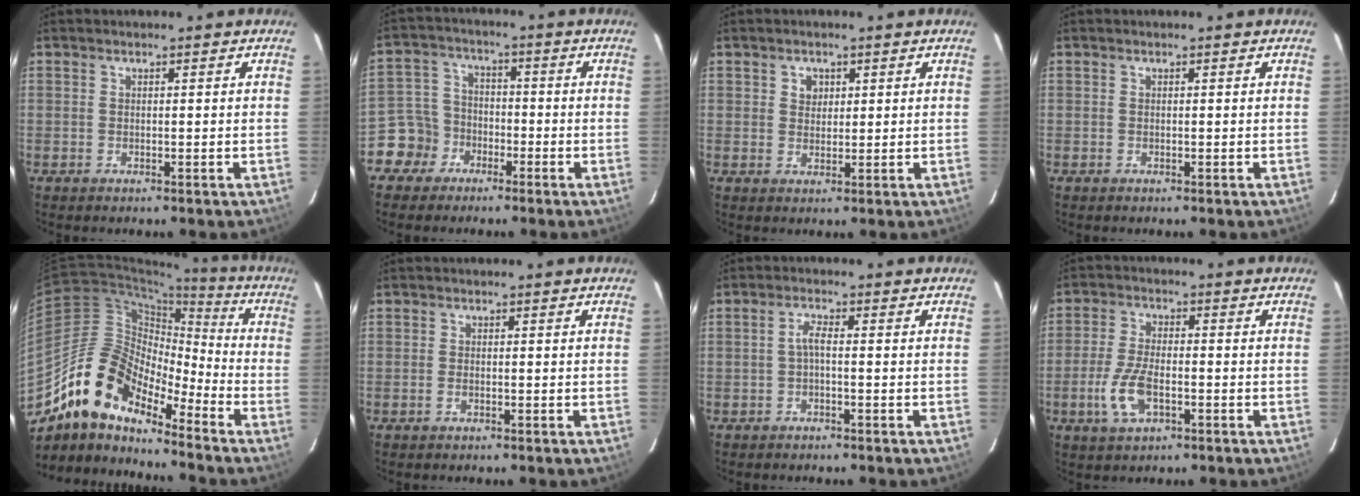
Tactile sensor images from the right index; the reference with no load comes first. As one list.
[{"total": 7.0, "force": [-4.1, 5.6, 0.4], "torque": [-0.022, 0.030, -0.084]}, {"total": 2.5, "force": [1.0, 2.2, 0.8], "torque": [-0.008, 0.008, 0.016]}, {"total": 0.0}, {"total": 15.2, "force": [-12.0, 5.9, 7.3], "torque": [-0.126, 0.010, -0.237]}, {"total": 0.9, "force": [-0.4, 0.4, 0.7], "torque": [-0.016, 0.000, -0.007]}, {"total": 1.9, "force": [-0.6, 0.3, 1.8], "torque": [-0.038, 0.007, -0.013]}, {"total": 11.5, "force": [-3.7, 5.8, 9.2], "torque": [-0.203, -0.003, -0.063]}]